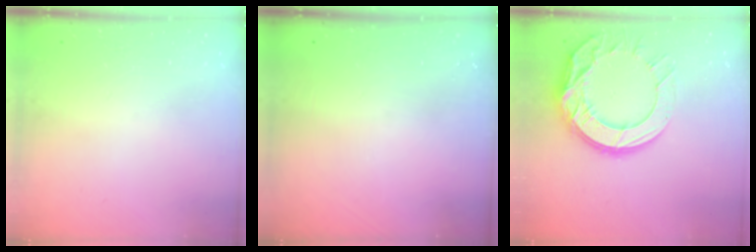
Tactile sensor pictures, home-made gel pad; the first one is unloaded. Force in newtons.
{"total": 0.0}
{"total": 17.2, "press": 17.1, "slide": 1.4}